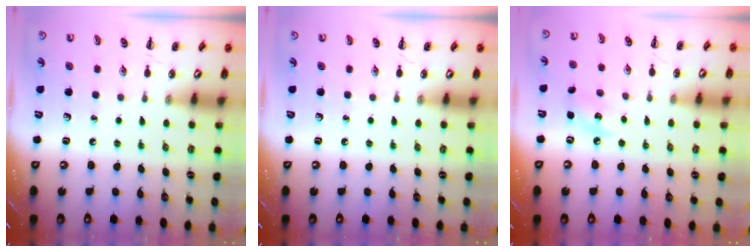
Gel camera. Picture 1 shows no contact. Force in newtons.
{"total": 0.0}
{"total": 6.6, "press": 6.4, "slide": 1.5}